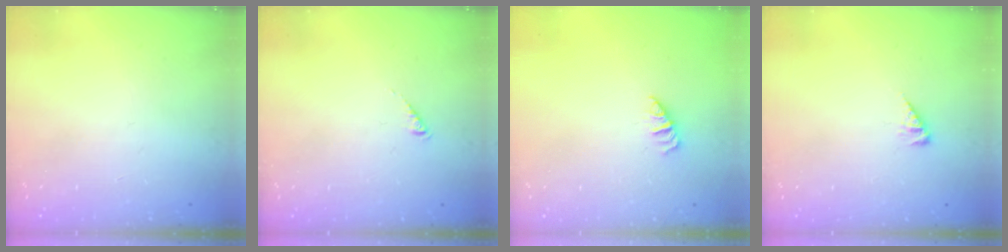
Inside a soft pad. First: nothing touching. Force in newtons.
{"total": 0.0}
{"total": 0.8, "press": 0.8, "slide": 0.2}
{"total": 3.7, "press": 3.7, "slide": 0.6}